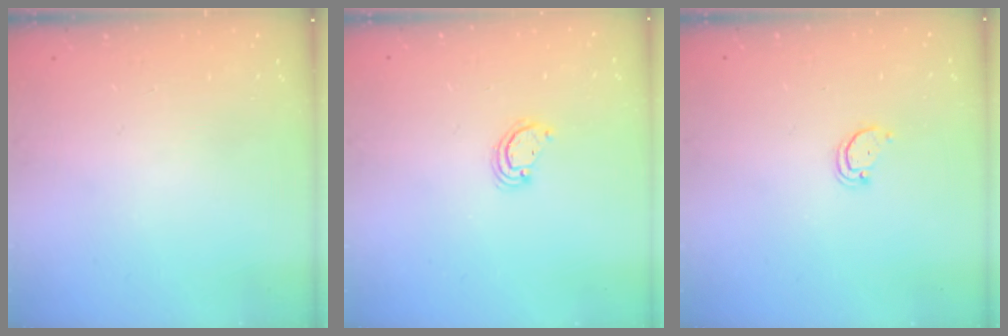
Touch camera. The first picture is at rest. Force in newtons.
{"total": 2.6, "press": 2.6, "slide": 0.3}
{"total": 2.1, "press": 2.1, "slide": 0.2}